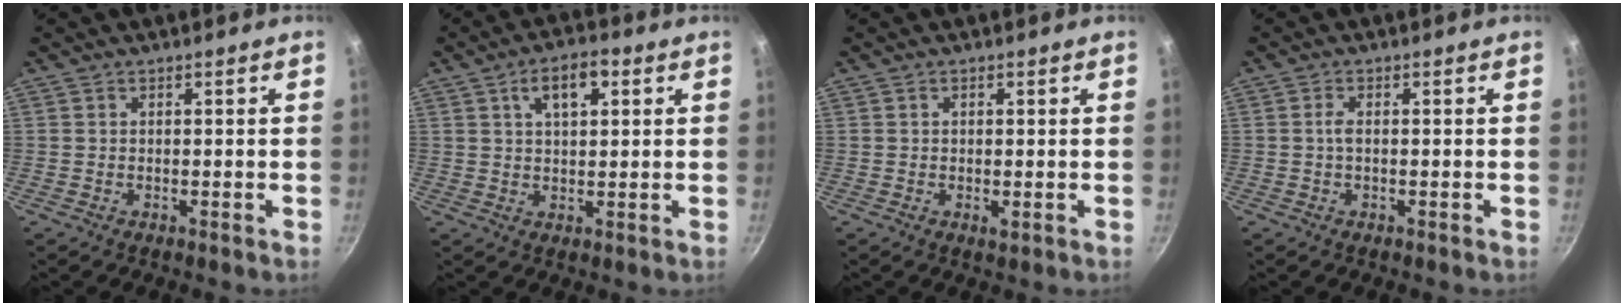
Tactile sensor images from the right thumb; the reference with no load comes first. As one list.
[{"total": 7.2, "force": [2.7, 3.7, 5.5], "torque": [-0.070, 0.007, 0.044]}, {"total": 1.3, "force": [0.2, 0.6, 1.1], "torque": [-0.017, -0.001, 0.002]}, {"total": 1.5, "force": [-0.1, 0.7, 1.3], "torque": [-0.031, 0.005, -0.003]}]